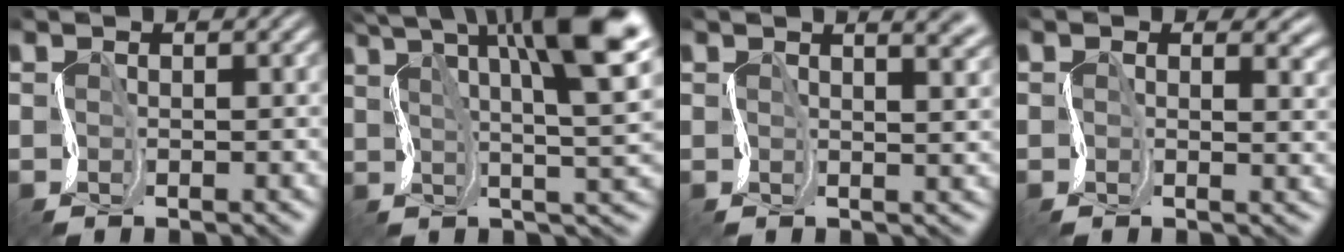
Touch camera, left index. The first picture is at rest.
{"total": 14.0, "force": [6.1, 3.9, 11.9], "torque": [-0.185, 0.017, 0.095]}
{"total": 5.9, "force": [3.3, 2.4, 4.2], "torque": [-0.028, 0.033, 0.016]}
{"total": 3.3, "force": [1.4, 2.0, 2.2], "torque": [-0.021, -0.001, 0.013]}